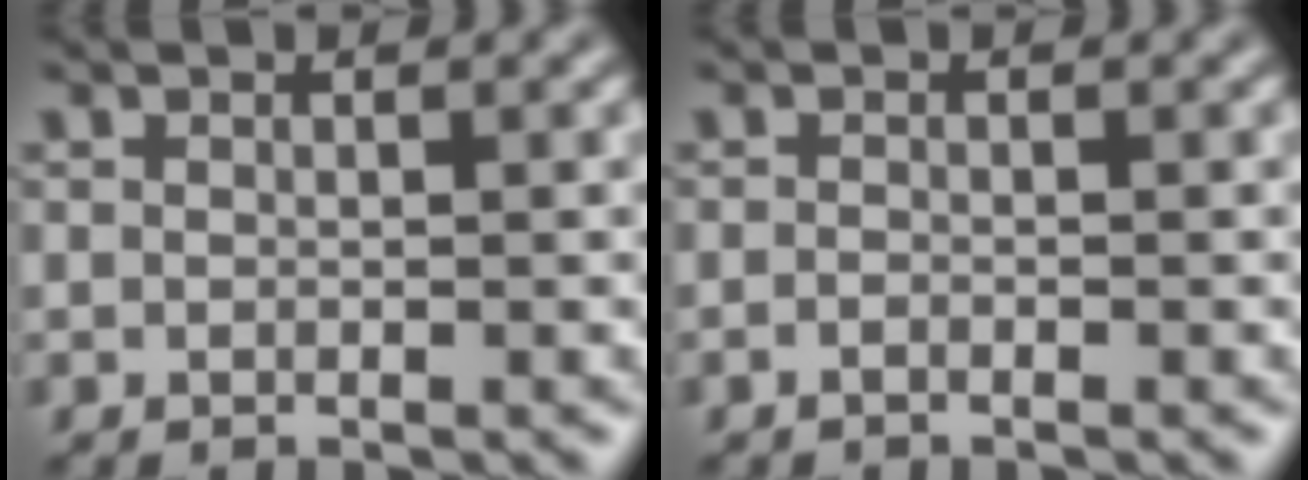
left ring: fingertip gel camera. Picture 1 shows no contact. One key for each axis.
{"total": 0.5, "fx": -0.4, "fy": 0.1, "fz": 0.3, "tx": -0.005, "ty": -0.002, "tz": -0.009}